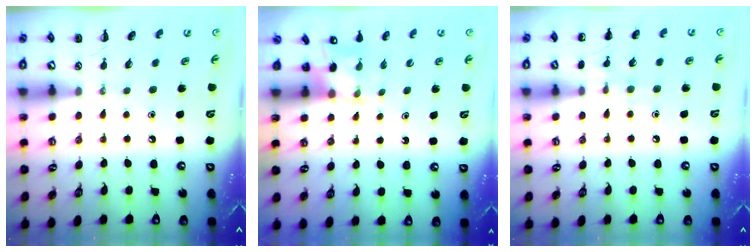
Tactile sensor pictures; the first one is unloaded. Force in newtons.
{"total": 3.6, "press": 3.5, "slide": 0.8}
{"total": 7.5, "press": 7.2, "slide": 1.9}